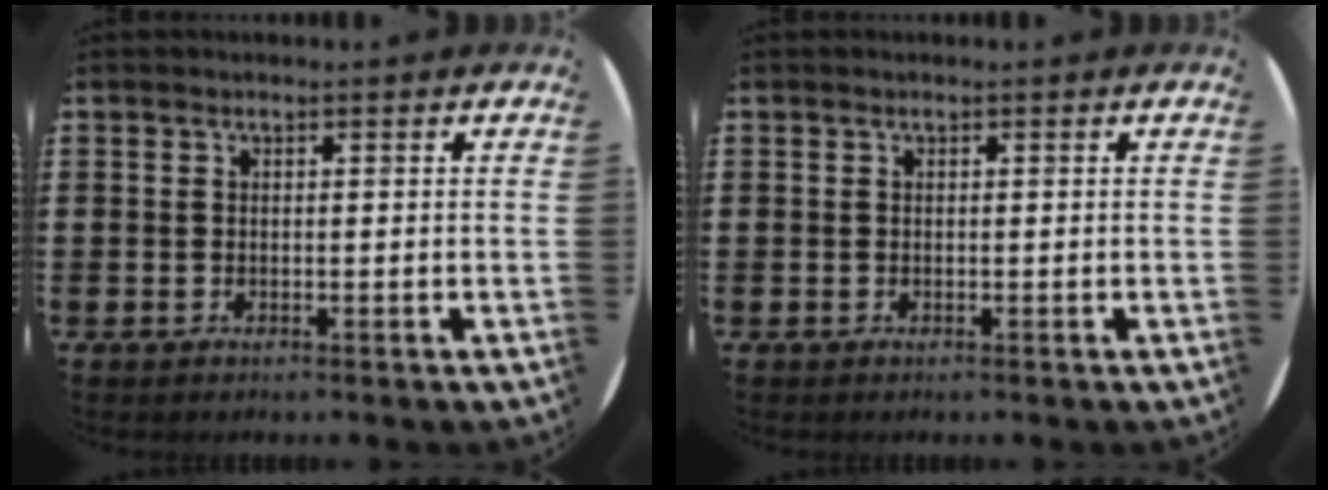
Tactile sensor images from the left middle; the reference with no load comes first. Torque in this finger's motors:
{"motor_torque": [-0.03, 0.02, 0.00, 0.00]}